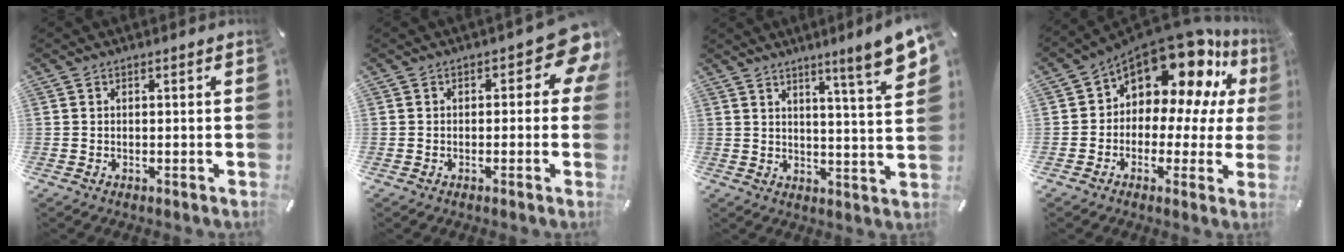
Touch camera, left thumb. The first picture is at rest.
{"total": 7.6, "force": [2.2, 3.8, 6.2], "torque": [-0.078, -0.012, 0.034]}
{"total": 10.6, "force": [7.0, 0.3, 7.9], "torque": [-0.117, -0.051, 0.110]}
{"total": 15.7, "force": [10.3, 8.0, 8.8], "torque": [-0.141, -0.092, 0.177]}